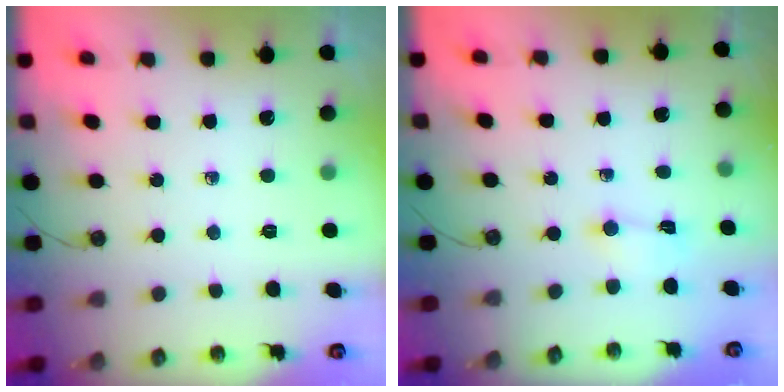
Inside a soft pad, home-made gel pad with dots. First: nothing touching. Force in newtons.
{"total": 1.2, "press": 1.0, "slide": 0.6}